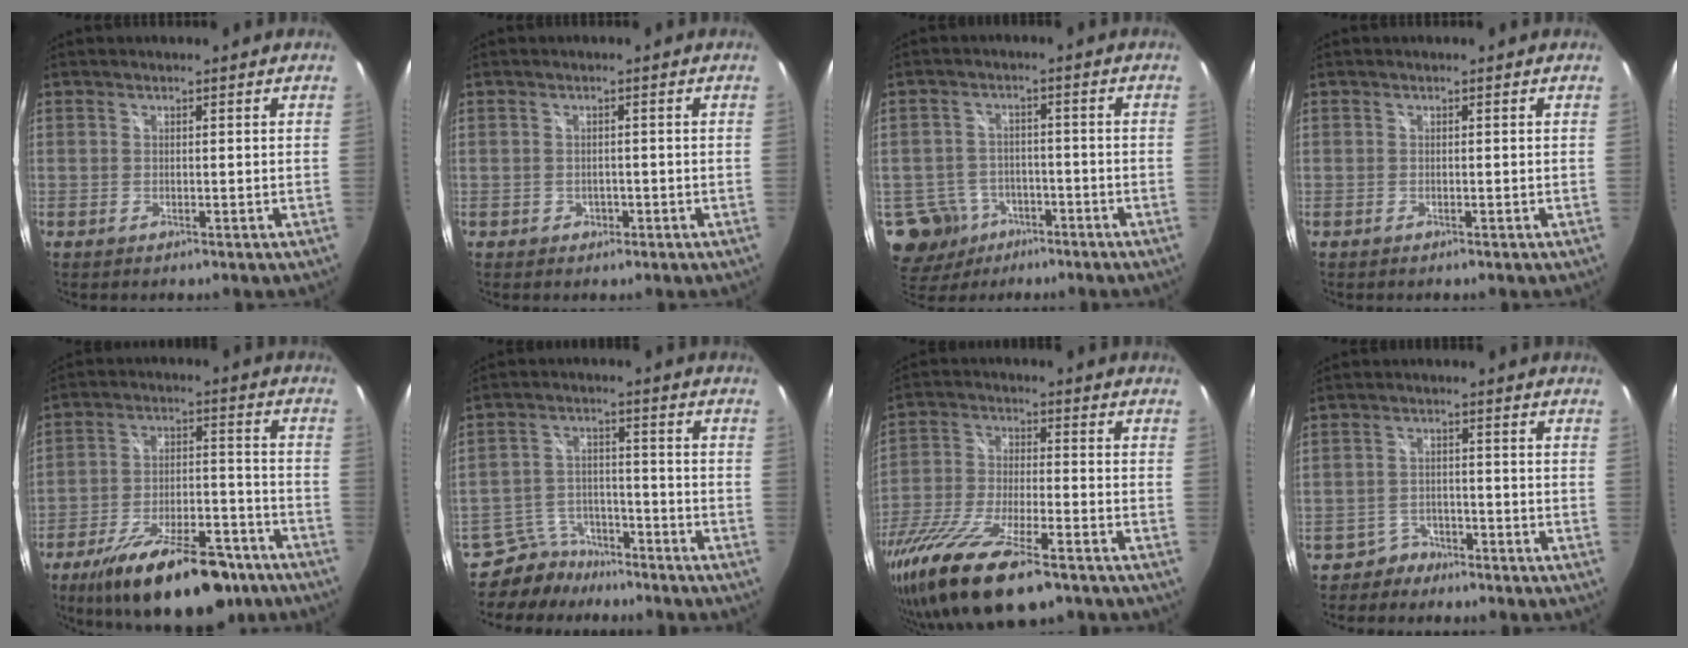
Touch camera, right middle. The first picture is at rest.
{"total": 1.6, "force": [-0.6, 1.5, 0.4], "torque": [-0.006, 0.000, -0.005]}
{"total": 9.1, "force": [-4.9, 7.1, 2.9], "torque": [-0.083, 0.007, -0.067]}
{"total": 0.0}
{"total": 21.9, "force": [-15.8, 8.5, 12.7], "torque": [-0.217, -0.009, -0.229]}
{"total": 9.0, "force": [-7.9, 4.2, 1.0], "torque": [-0.043, 0.016, -0.126]}
{"total": 20.8, "force": [-14.6, 5.5, 13.8], "torque": [-0.286, -0.065, -0.263]}
{"total": 3.6, "force": [-2.9, 2.1, -0.5], "torque": [0.004, 0.014, -0.052]}